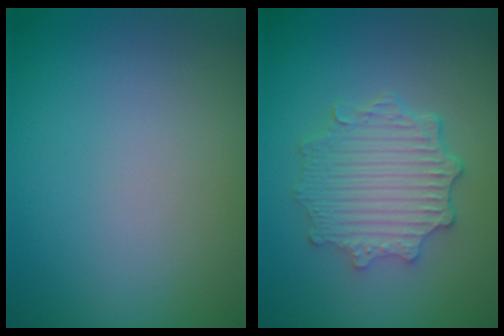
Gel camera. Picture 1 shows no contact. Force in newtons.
{"total": 4.7, "press": 3.7, "slide": 2.8}